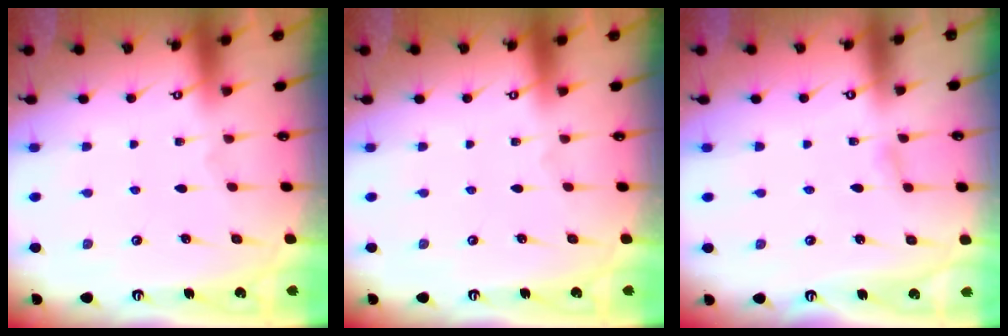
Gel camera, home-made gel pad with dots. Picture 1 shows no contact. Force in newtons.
{"total": 0.0}
{"total": 2.3, "press": 2.3, "slide": 0.3}